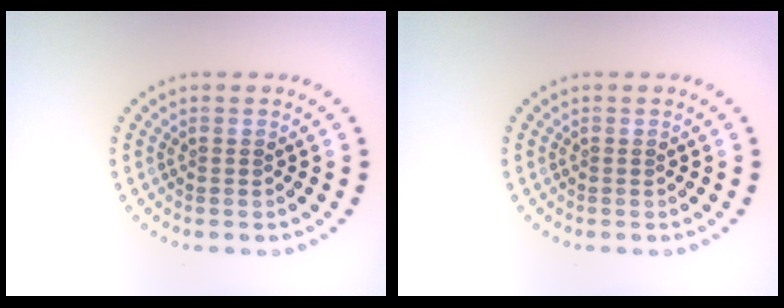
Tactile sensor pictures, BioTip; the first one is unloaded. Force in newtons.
{"total": 0.0}